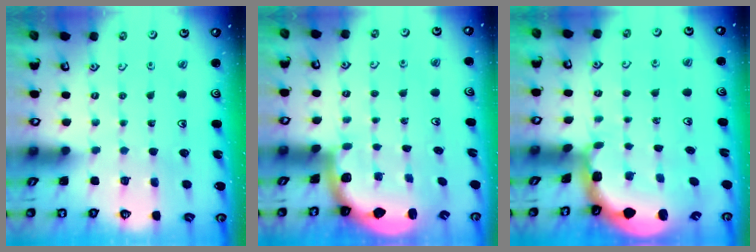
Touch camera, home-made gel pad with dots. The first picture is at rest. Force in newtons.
{"total": 2.0, "press": 1.9, "slide": 0.5}
{"total": 2.3, "press": 2.2, "slide": 0.7}